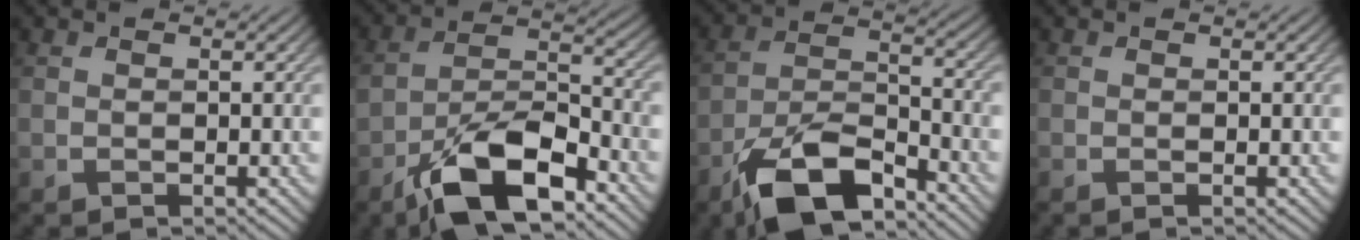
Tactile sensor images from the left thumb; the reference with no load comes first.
{"total": 12.5, "force": [-7.7, 5.1, 8.5], "torque": [-0.152, -0.002, -0.152]}
{"total": 11.8, "force": [-8.0, 4.6, 7.3], "torque": [-0.135, -0.001, -0.165]}
{"total": 0.0}